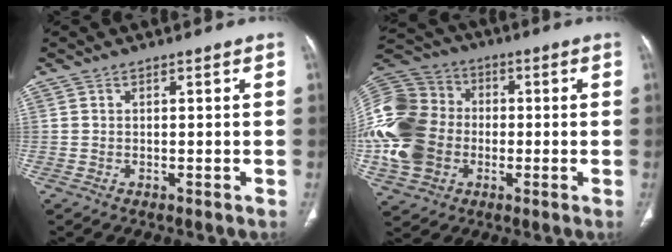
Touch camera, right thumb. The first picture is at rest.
{"total": 22.0, "force": [-2.8, 17.7, 12.8], "torque": [-0.295, 0.025, -0.048]}